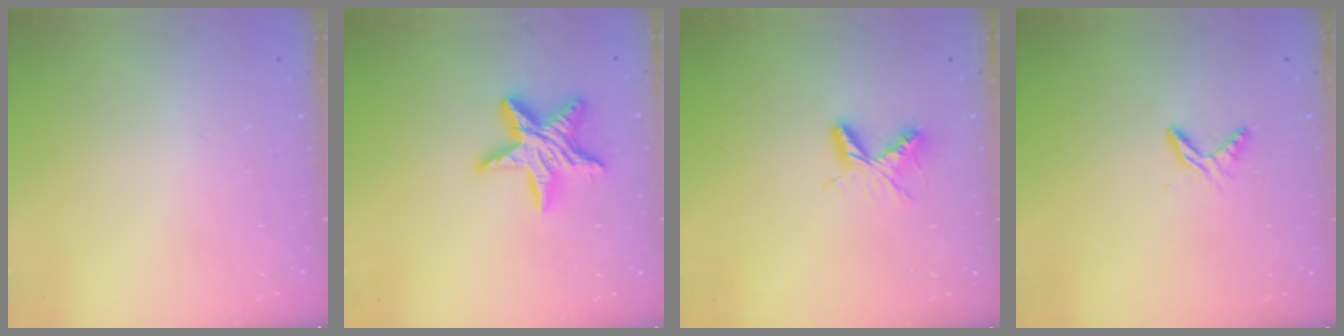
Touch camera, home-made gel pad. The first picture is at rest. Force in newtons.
{"total": 14.0, "press": 13.9, "slide": 0.7}
{"total": 6.6, "press": 6.6, "slide": 0.7}
{"total": 5.7, "press": 5.6, "slide": 0.5}